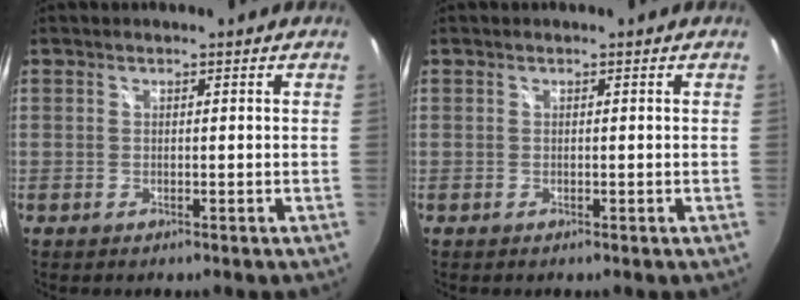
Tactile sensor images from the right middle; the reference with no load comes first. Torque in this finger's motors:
{"motor_torque": [0.20, -0.21, 0.01, 0.01]}